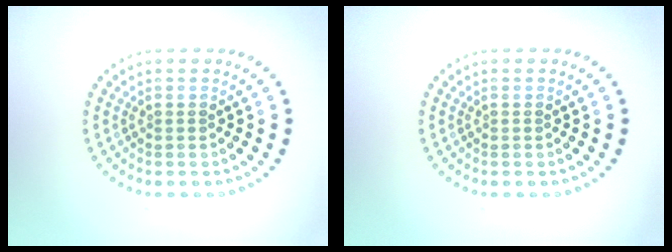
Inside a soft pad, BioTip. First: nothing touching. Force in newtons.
{"total": 0.0}